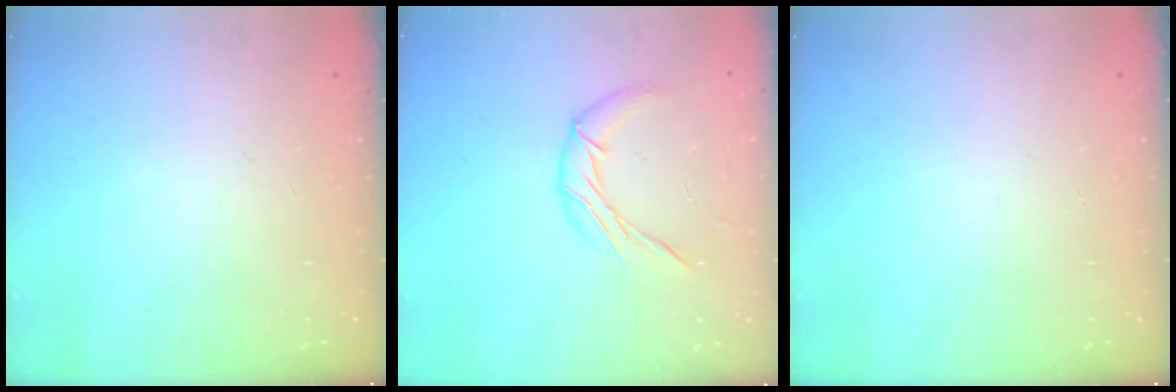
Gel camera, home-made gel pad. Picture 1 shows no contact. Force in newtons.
{"total": 9.3, "press": 9.3, "slide": 0.2}
{"total": 0.0}